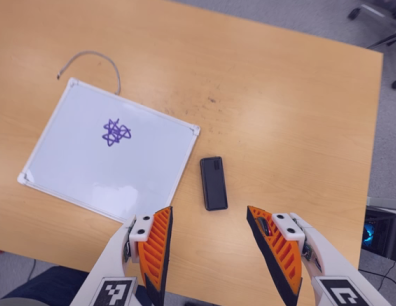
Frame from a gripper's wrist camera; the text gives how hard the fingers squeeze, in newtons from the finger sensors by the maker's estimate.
{"total": 0.0}